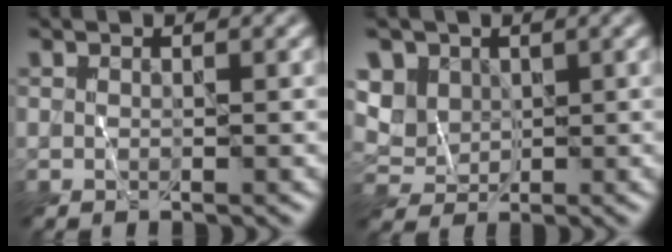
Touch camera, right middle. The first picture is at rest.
{"total": 4.3, "force": [2.1, 3.4, 1.5], "torque": [-0.058, 0.000, 0.049]}